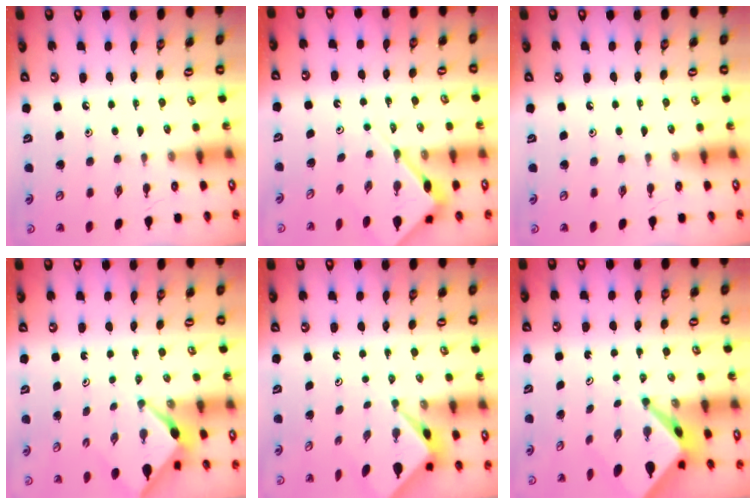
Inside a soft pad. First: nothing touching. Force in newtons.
{"total": 6.1, "press": 6.1, "slide": 0.5}
{"total": 0.0}
{"total": 2.5, "press": 2.5, "slide": 0.3}
{"total": 2.1, "press": 2.1, "slide": 0.2}
{"total": 4.7, "press": 4.7, "slide": 0.4}